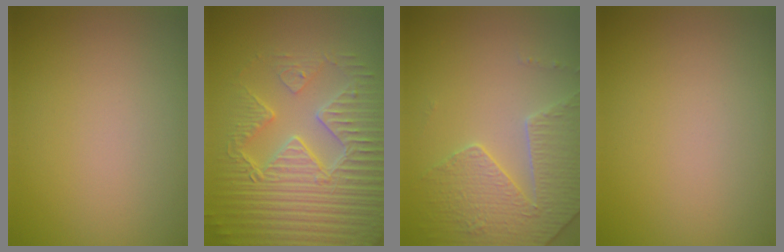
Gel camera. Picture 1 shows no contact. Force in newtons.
{"total": 7.9, "press": 6.2, "slide": 4.9}
{"total": 3.9, "press": 3.8, "slide": 0.9}
{"total": 0.0}